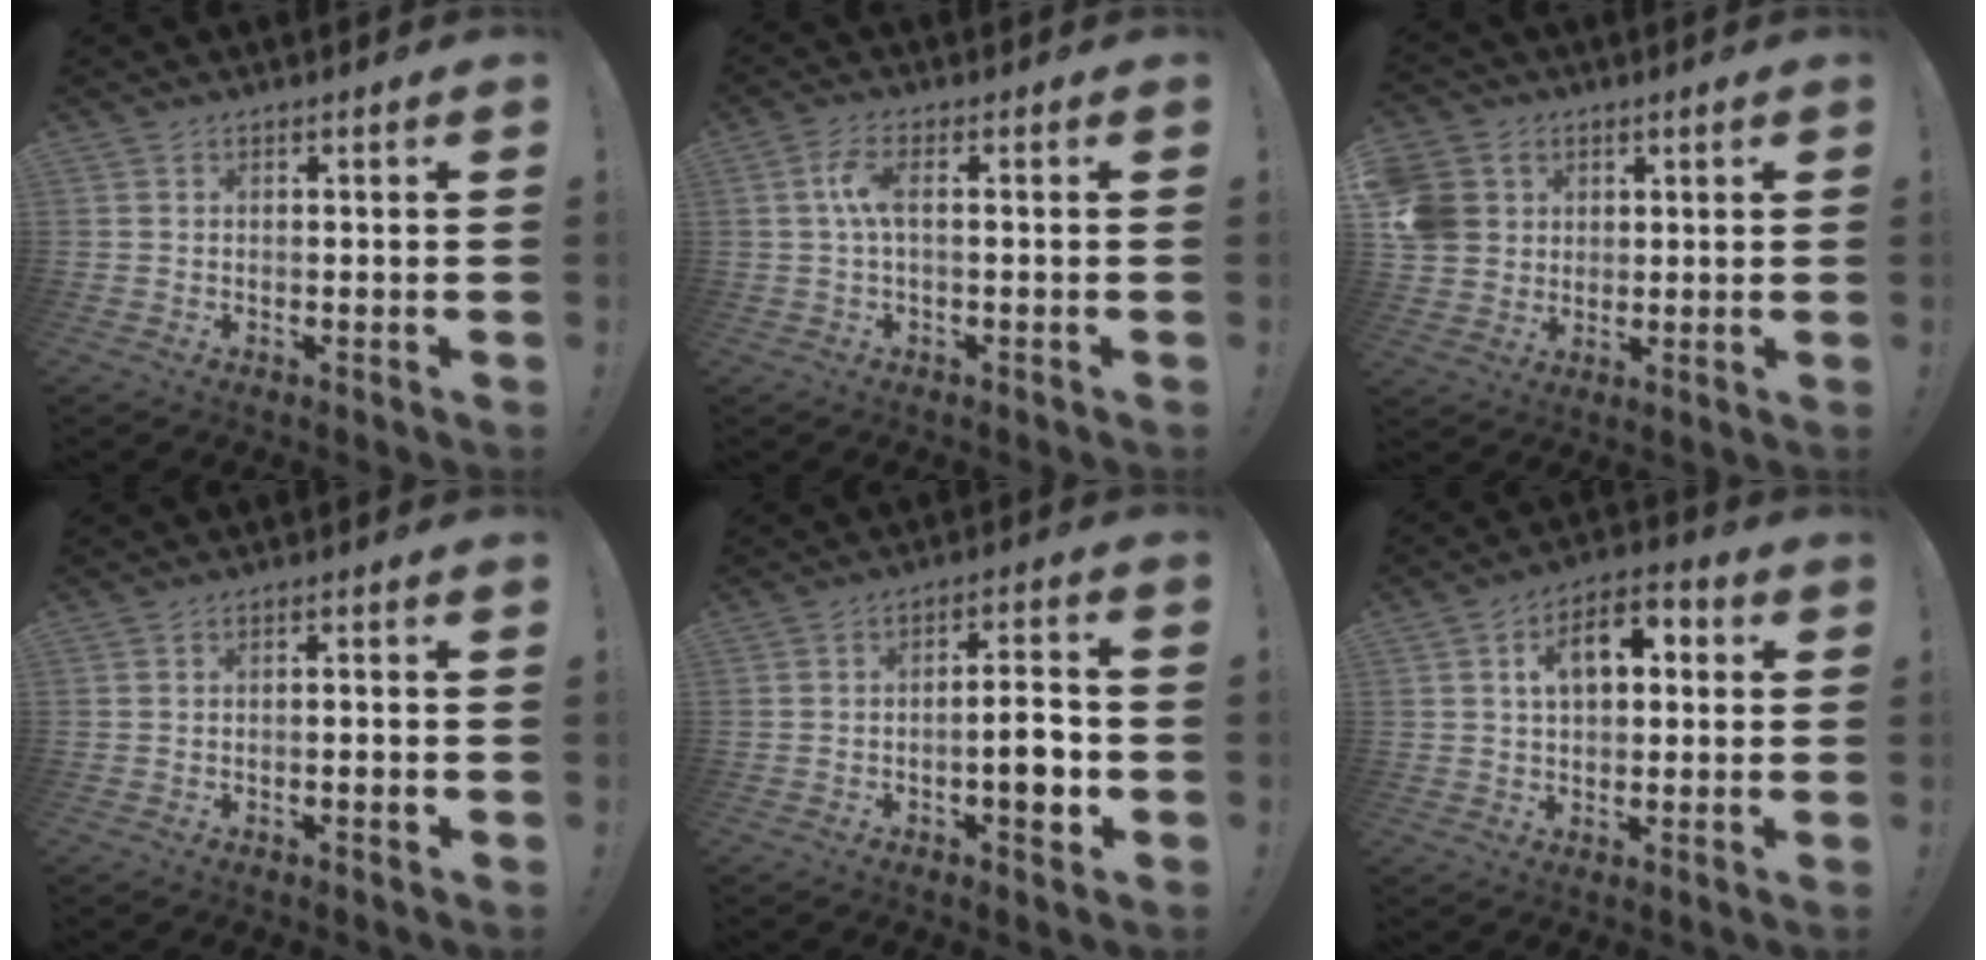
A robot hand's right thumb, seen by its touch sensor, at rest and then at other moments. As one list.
[{"total": 5.8, "force": [0.4, 1.7, 5.6], "torque": [-0.116, -0.003, 0.004]}, {"total": 9.3, "force": [2.6, 8.4, 2.9], "torque": [-0.053, -0.009, 0.057]}, {"total": 1.8, "force": [-0.9, 0.3, 1.5], "torque": [-0.021, 0.004, -0.016]}, {"total": 8.1, "force": [-2.2, 2.9, 7.3], "torque": [-0.087, 0.008, -0.038]}, {"total": 10.4, "force": [2.5, 6.6, 7.7], "torque": [-0.108, 0.008, 0.042]}]